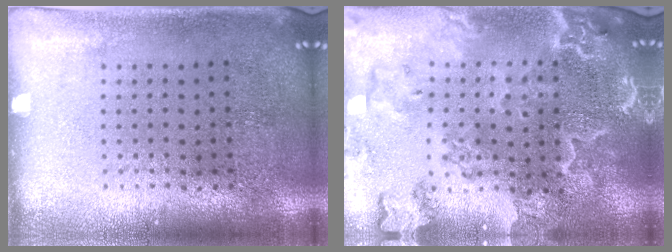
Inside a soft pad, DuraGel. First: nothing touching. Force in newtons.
{"total": 3.5, "press": 3.1, "slide": 1.6}